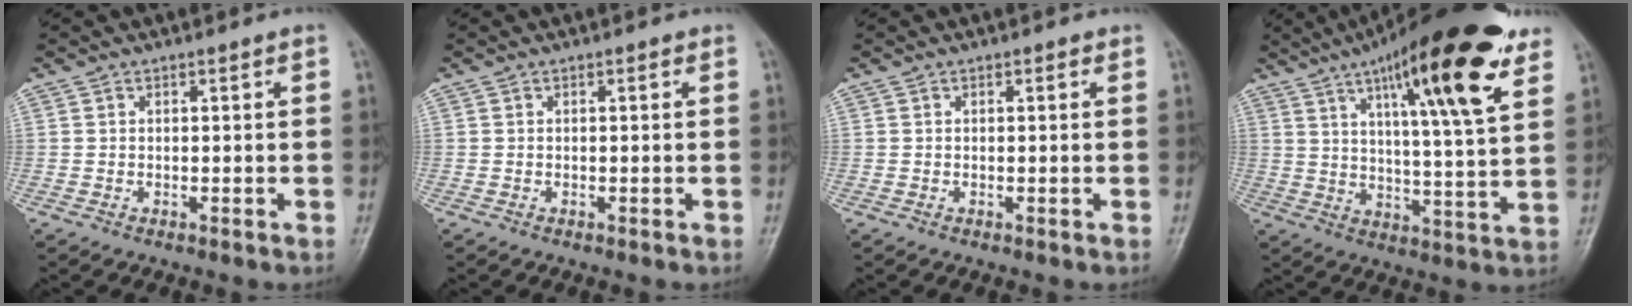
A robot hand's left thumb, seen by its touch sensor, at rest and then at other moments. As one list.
[{"total": 0.0}, {"total": 0.0}, {"total": 22.3, "force": [12.4, 4.2, 18.0], "torque": [-0.257, -0.036, 0.188]}]